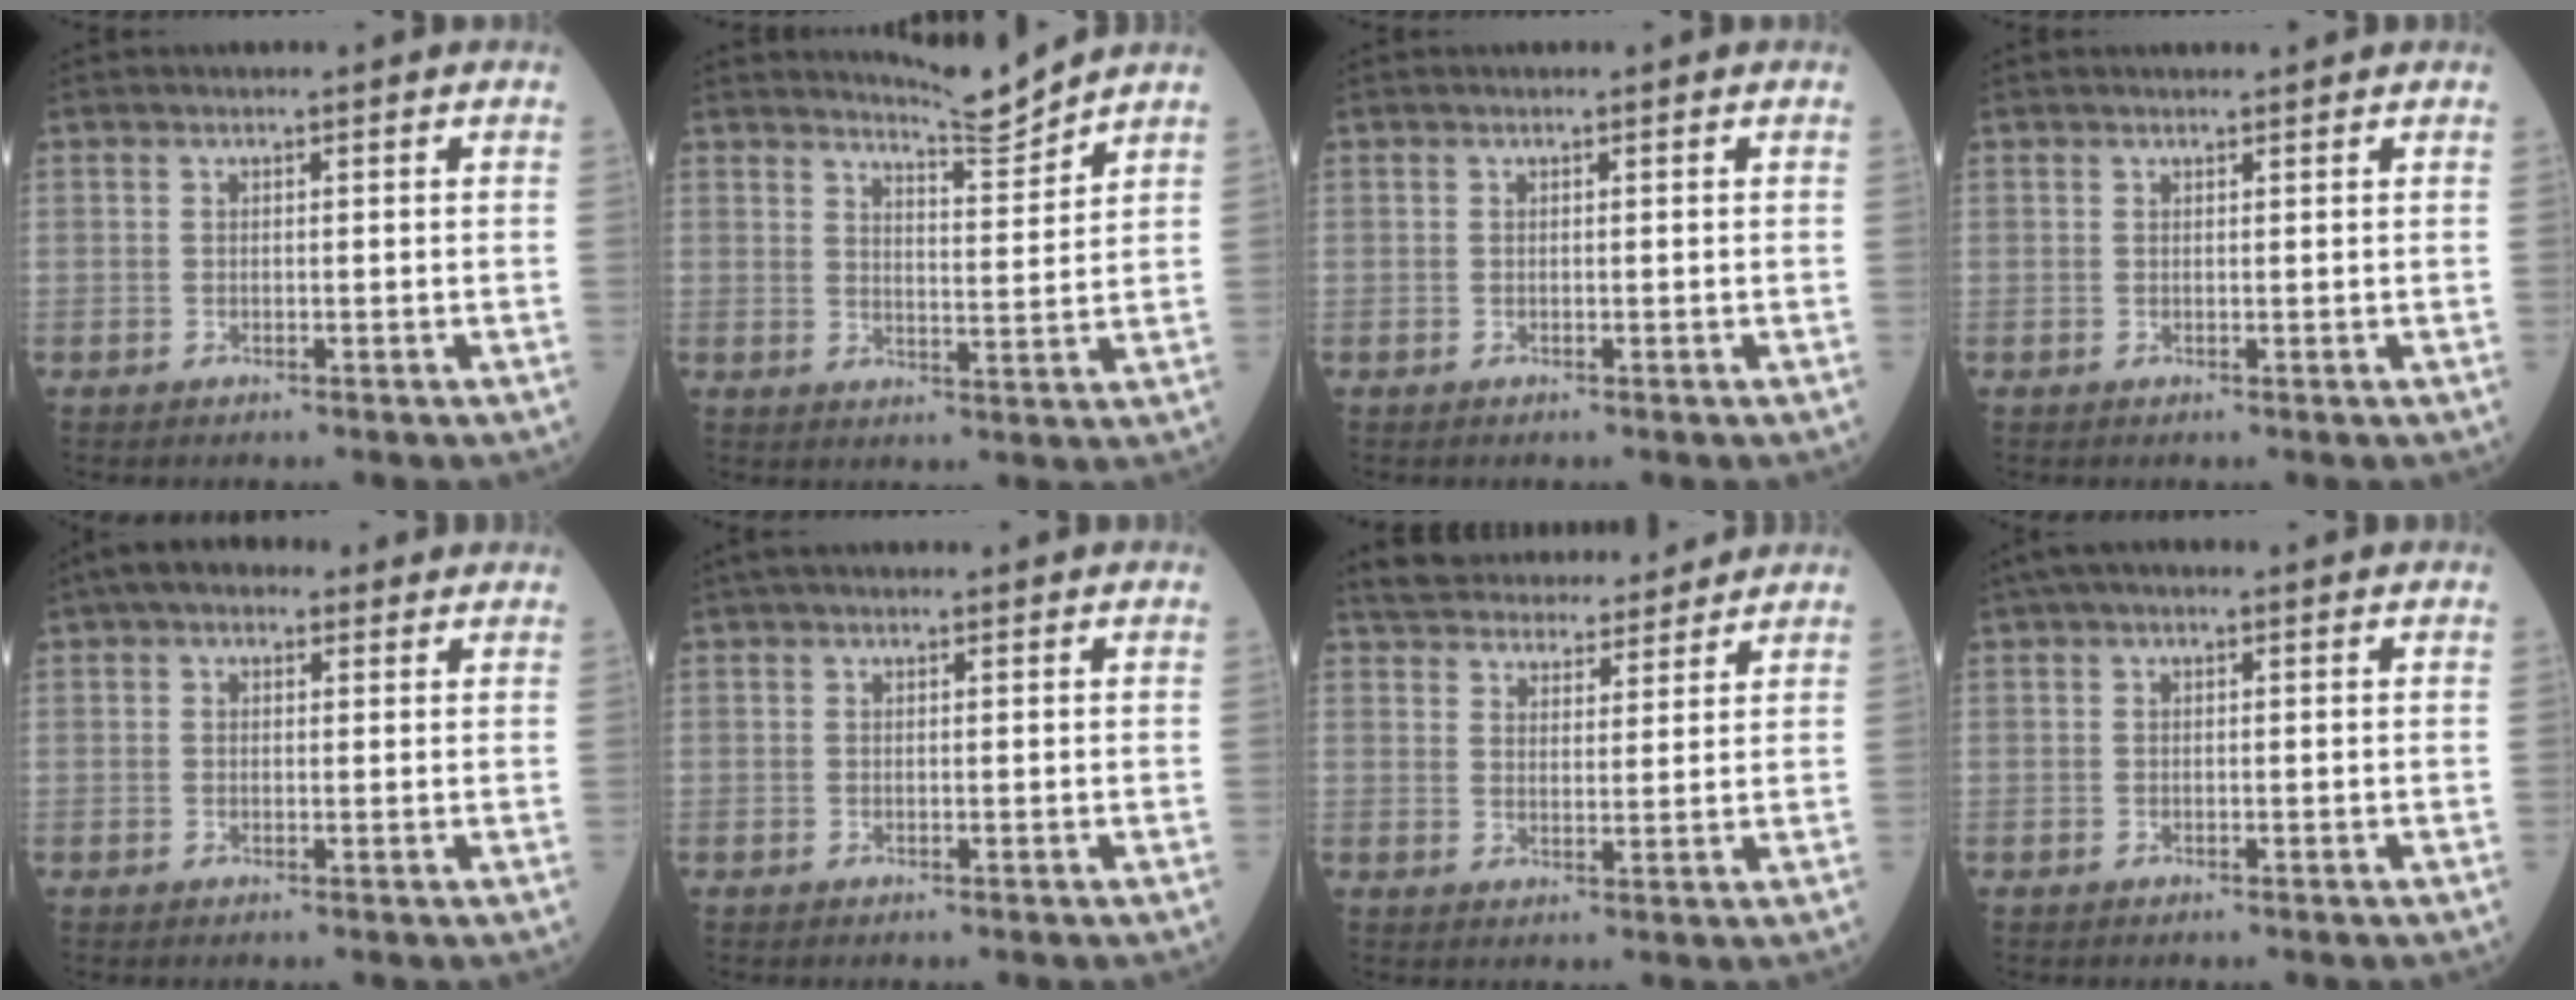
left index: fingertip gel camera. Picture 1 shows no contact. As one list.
[{"total": 5.3, "force": [5.2, -1.3, -0.3], "torque": [-0.011, -0.029, 0.087]}, {"total": 0.0}, {"total": 1.8, "force": [1.8, 0.3, 0.4], "torque": [-0.010, 0.013, 0.028]}, {"total": 5.0, "force": [3.3, 2.7, 2.7], "torque": [-0.044, 0.036, 0.050]}, {"total": 3.5, "force": [2.9, 1.0, 1.7], "torque": [-0.023, 0.038, 0.044]}, {"total": 15.6, "force": [14.4, 3.7, 4.5], "torque": [-0.073, 0.029, 0.213]}, {"total": 3.3, "force": [2.1, 1.3, 2.2], "torque": [-0.045, 0.035, 0.033]}]